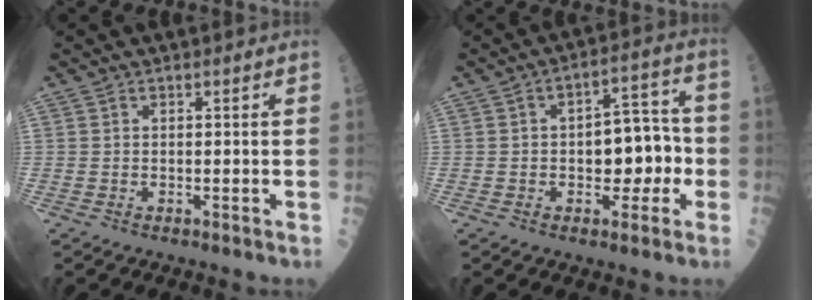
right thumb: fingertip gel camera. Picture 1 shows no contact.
{"total": 10.2, "force": [-1.4, 6.1, 8.1], "torque": [-0.064, 0.040, -0.021]}